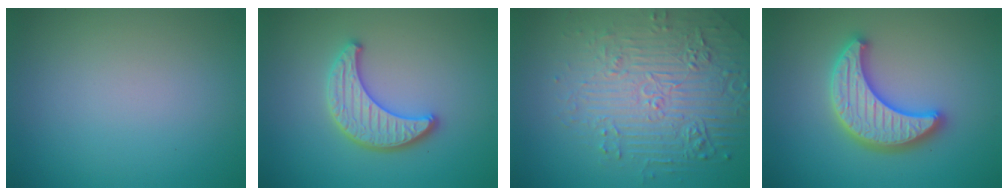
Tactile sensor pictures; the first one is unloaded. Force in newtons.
{"total": 3.8, "press": 3.6, "slide": 1.2}
{"total": 6.9, "press": 5.3, "slide": 4.4}
{"total": 5.4, "press": 5.3, "slide": 0.9}